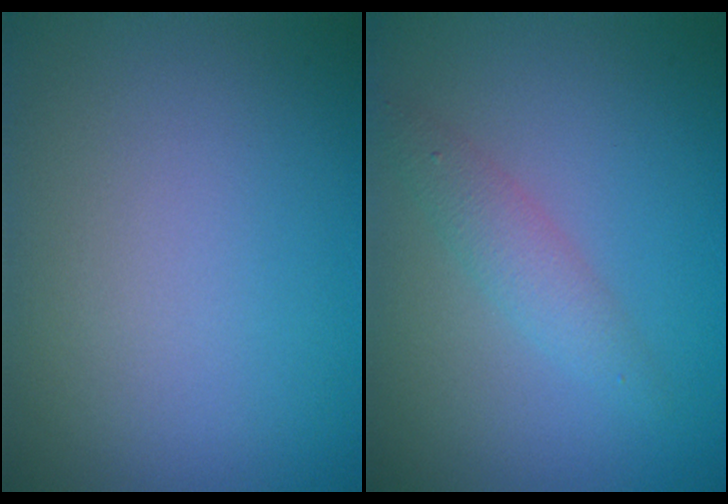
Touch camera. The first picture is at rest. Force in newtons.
{"total": 2.0, "press": 2.0, "slide": 0.0}